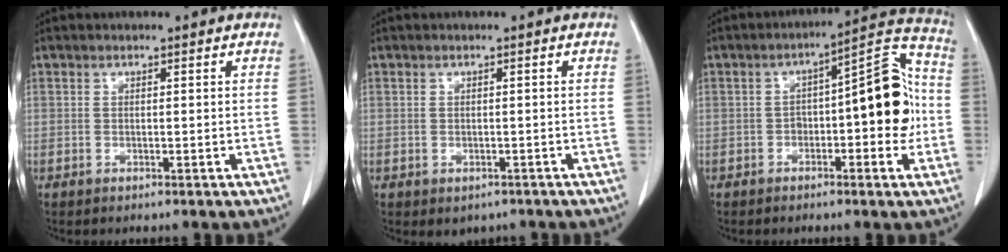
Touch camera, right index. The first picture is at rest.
{"total": 2.2, "force": [-1.3, 1.7, 0.6], "torque": [-0.005, 0.002, -0.010]}
{"total": 12.7, "force": [-1.1, 3.9, 12.0], "torque": [-0.160, 0.044, -0.012]}